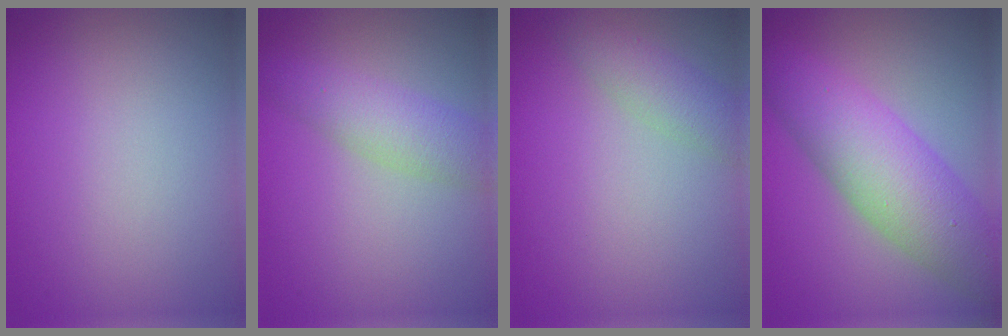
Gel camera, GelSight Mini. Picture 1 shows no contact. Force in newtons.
{"total": 3.7, "press": 3.7, "slide": 0.0}
{"total": 2.5, "press": 2.5, "slide": 0.1}
{"total": 8.1, "press": 8.1, "slide": 0.1}